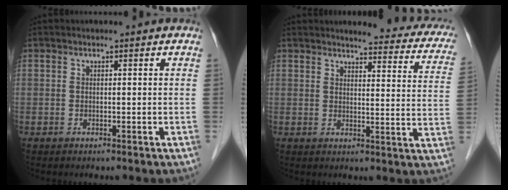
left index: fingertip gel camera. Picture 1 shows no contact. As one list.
[{"total": 15.3, "force": [13.8, 3.2, 5.8], "torque": [-0.034, -0.040, 0.131]}]